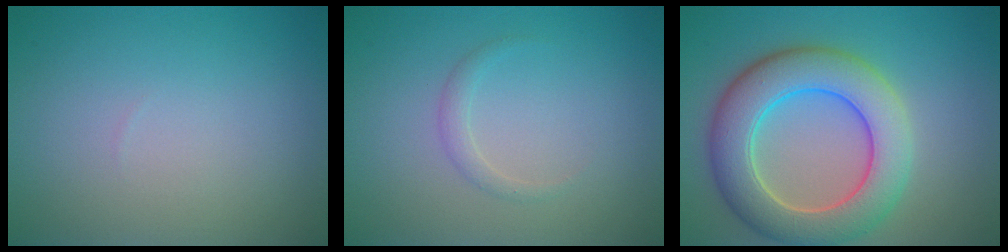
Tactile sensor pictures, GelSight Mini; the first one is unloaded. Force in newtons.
{"total": 1.1, "press": 1.1, "slide": 0.0}
{"total": 8.2, "press": 8.2, "slide": 0.4}